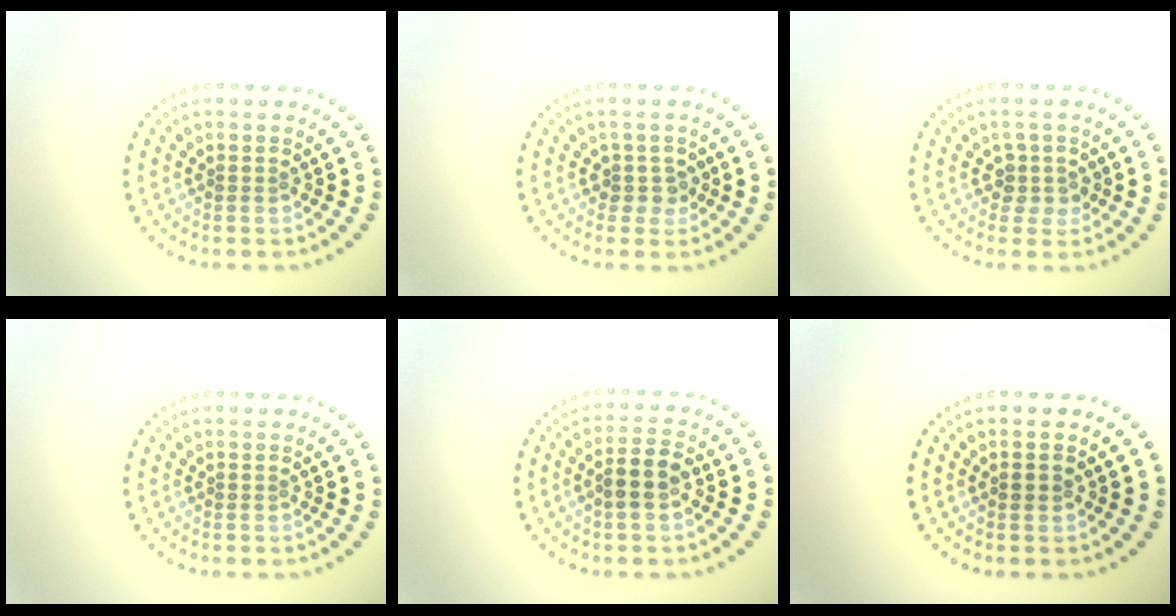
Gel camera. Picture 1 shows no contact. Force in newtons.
{"total": 1.8, "press": 1.5, "slide": 0.9}
{"total": 1.8, "press": 1.4, "slide": 1.1}
{"total": 0.0}
{"total": 3.0, "press": 2.8, "slide": 1.0}
{"total": 0.8, "press": 0.8, "slide": 0.1}